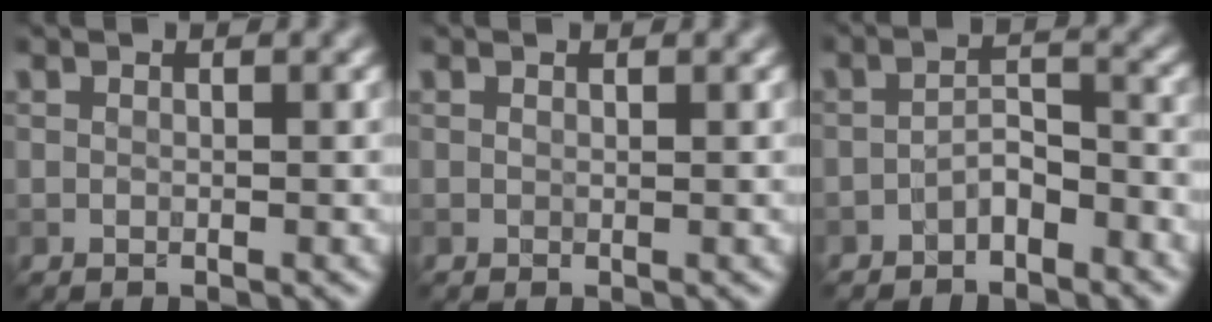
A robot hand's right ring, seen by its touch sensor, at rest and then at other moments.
{"total": 0.0}
{"total": 2.8, "force": [-2.0, 1.0, 1.7], "torque": [-0.030, 0.012, -0.040]}